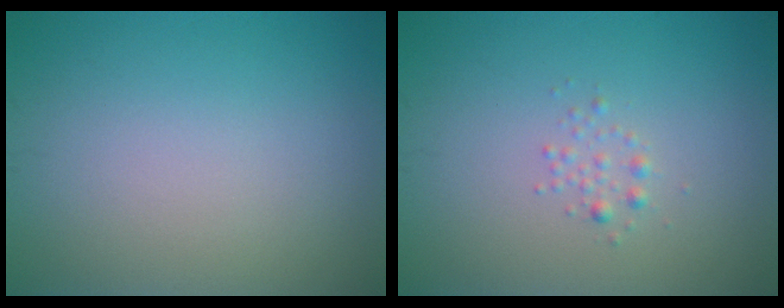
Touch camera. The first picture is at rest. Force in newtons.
{"total": 0.9, "press": 0.9, "slide": 0.0}